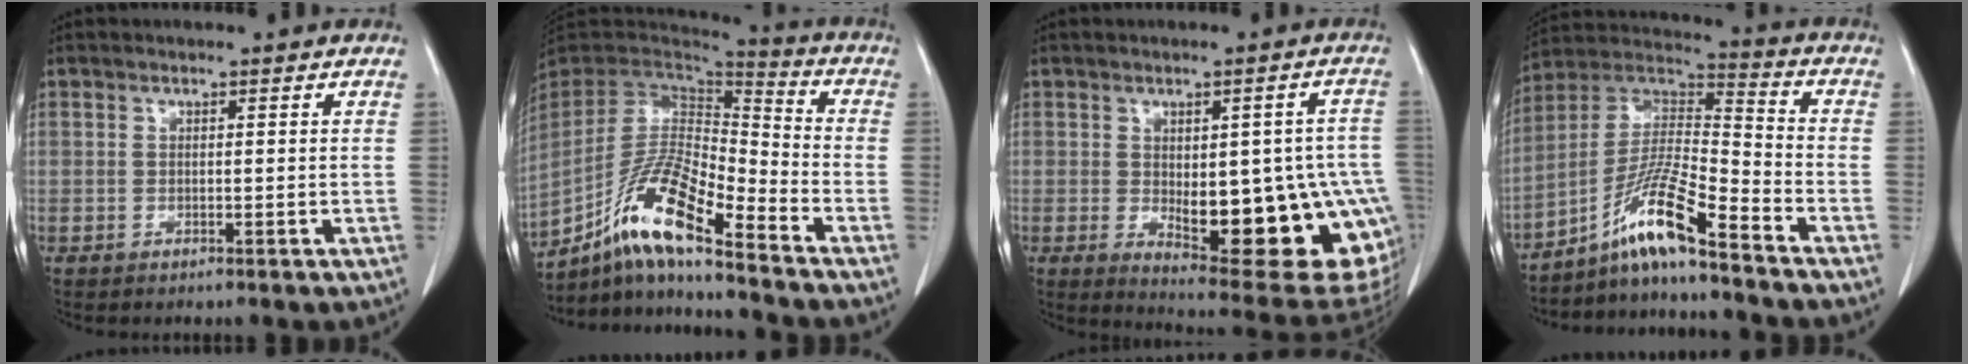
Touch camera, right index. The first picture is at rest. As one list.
[{"total": 15.5, "force": [-10.1, 2.1, 11.6], "torque": [-0.222, 0.001, -0.185]}, {"total": 21.2, "force": [-4.3, 6.6, 19.7], "torque": [-0.180, 0.007, -0.030]}, {"total": 11.5, "force": [-8.2, -0.2, 8.1], "torque": [-0.161, 0.006, -0.154]}]